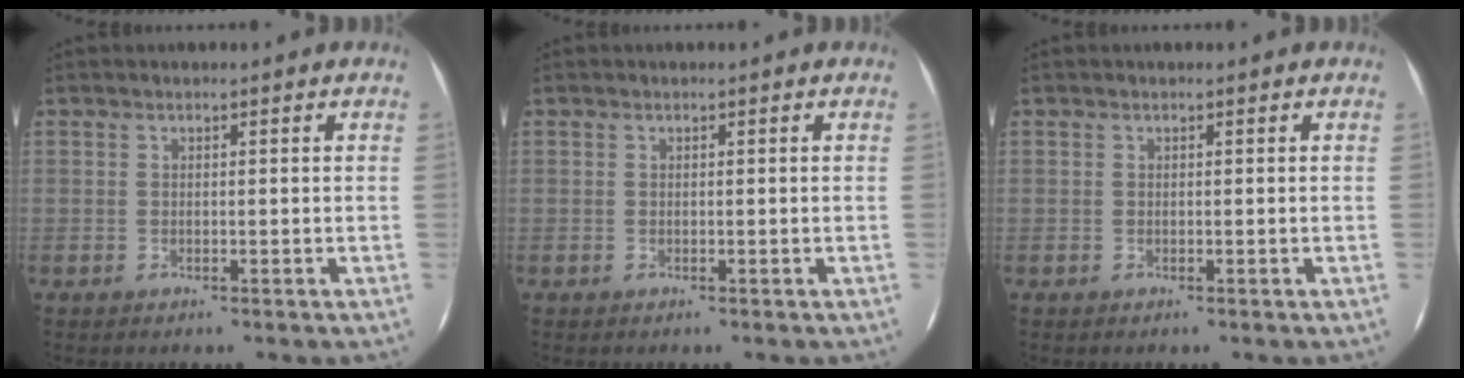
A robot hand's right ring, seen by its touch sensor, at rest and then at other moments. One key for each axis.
{"total": 0.0}
{"total": 0.0}